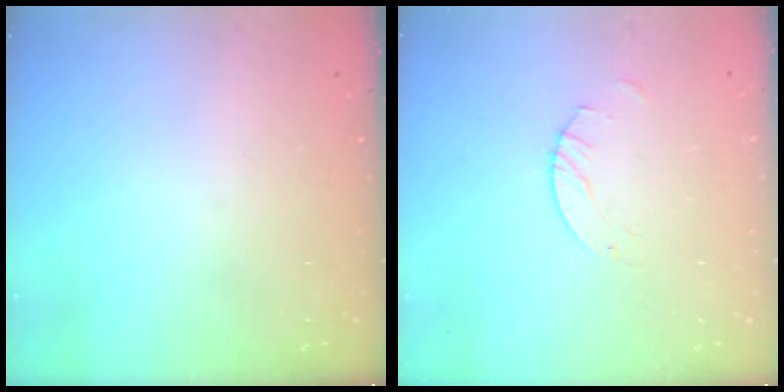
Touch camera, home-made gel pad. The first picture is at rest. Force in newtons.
{"total": 2.5, "press": 2.5, "slide": 0.1}